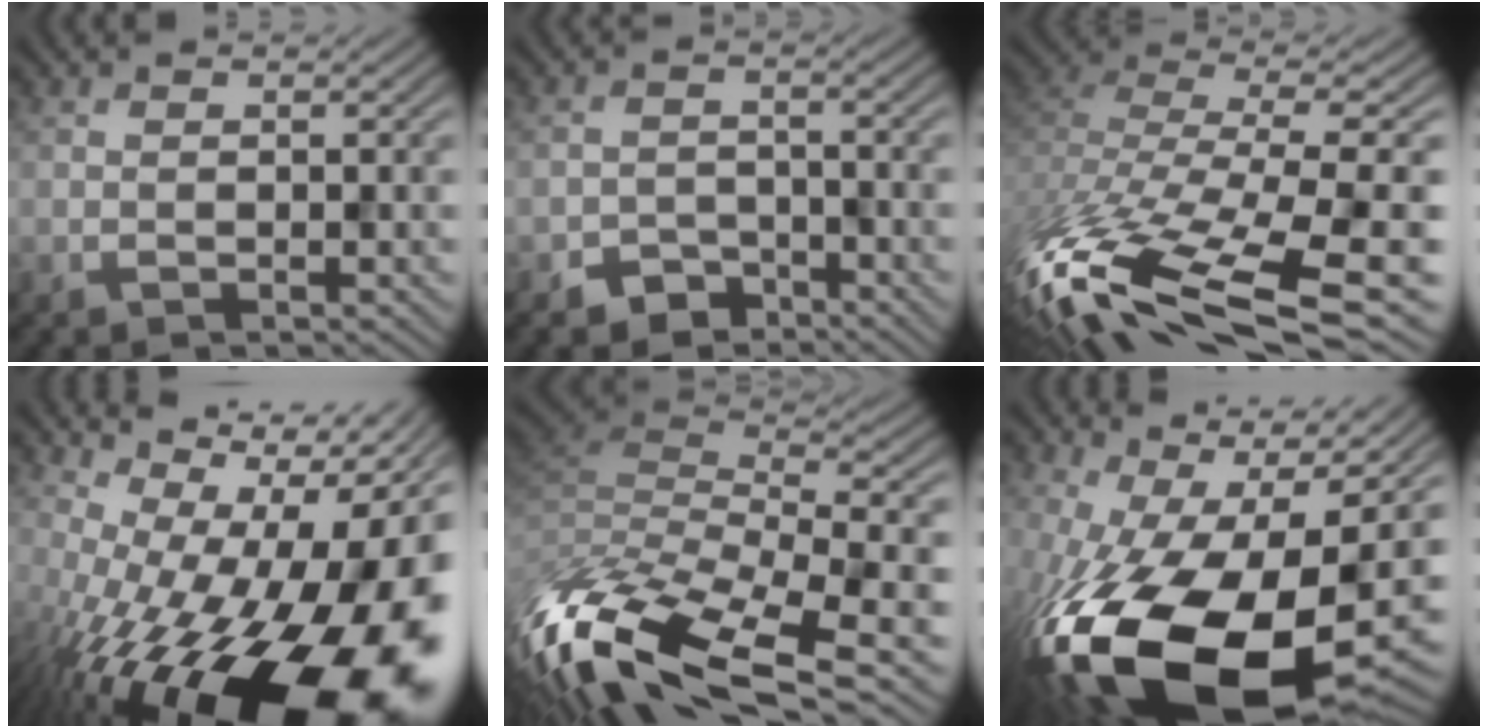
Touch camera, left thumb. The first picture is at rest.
{"total": 2.8, "force": [-2.4, 1.2, -0.7], "torque": [0.015, -0.001, -0.048]}
{"total": 15.4, "force": [-9.5, 5.4, 10.9], "torque": [-0.264, -0.035, -0.132]}
{"total": 19.2, "force": [-6.7, 9.2, 15.5], "torque": [-0.214, -0.023, -0.100]}
{"total": 15.6, "force": [-8.8, 5.9, 11.4], "torque": [-0.278, -0.030, -0.118]}
{"total": 20.3, "force": [-7.7, 10.1, 15.9], "torque": [-0.315, -0.070, -0.107]}